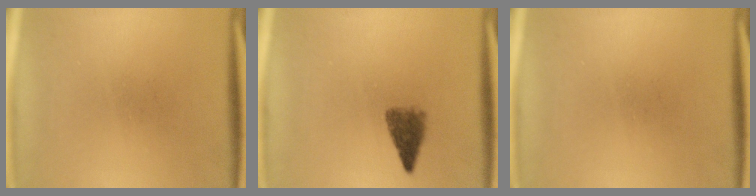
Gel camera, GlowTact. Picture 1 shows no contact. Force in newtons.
{"total": 3.4}
{"total": 0.0}